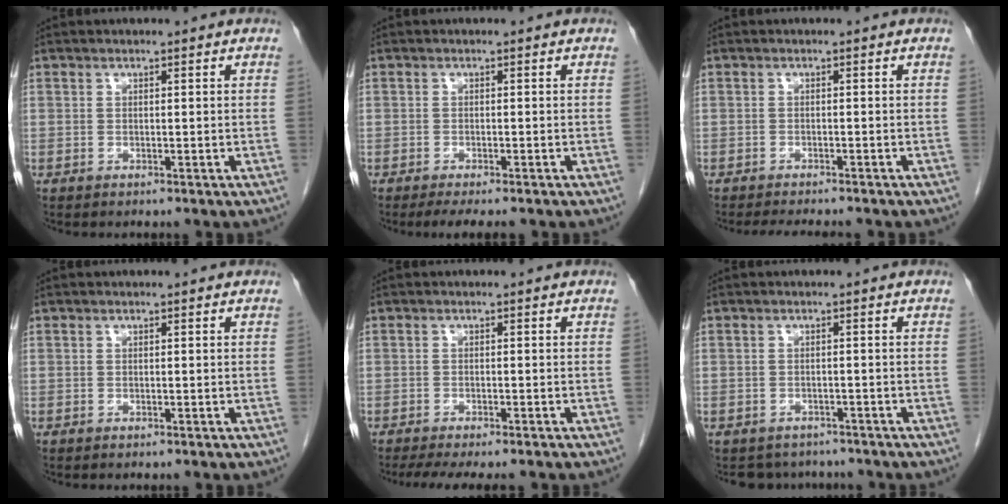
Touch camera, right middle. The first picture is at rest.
{"total": 4.6, "force": [-3.7, 0.9, 2.6], "torque": [-0.033, -0.010, -0.052]}
{"total": 5.8, "force": [-5.2, 0.9, 2.4], "torque": [-0.027, -0.007, -0.072]}
{"total": 0.0}
{"total": 8.2, "force": [-6.9, 1.4, 4.4], "torque": [-0.059, -0.009, -0.099]}
{"total": 4.5, "force": [-4.0, 2.1, -0.1], "torque": [0.005, 0.005, -0.051]}